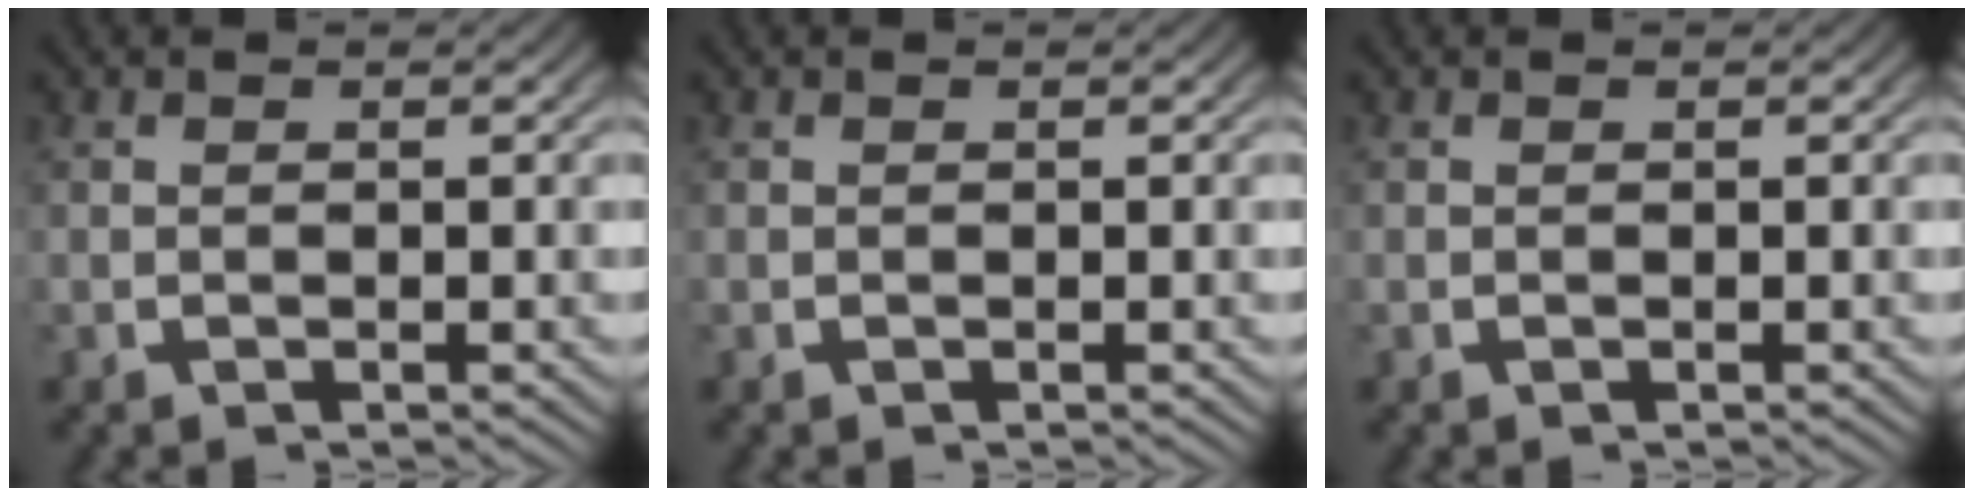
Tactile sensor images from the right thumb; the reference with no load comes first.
{"total": 0.0}
{"total": 0.0}